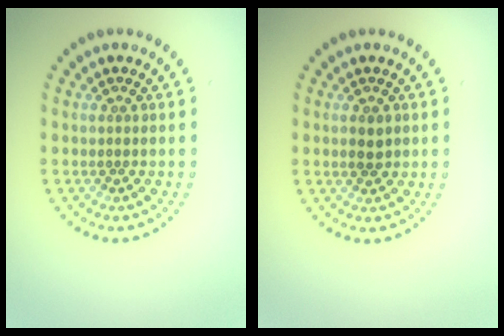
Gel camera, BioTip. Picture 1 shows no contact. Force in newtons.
{"total": 1.6, "press": 1.6, "slide": 0.1}